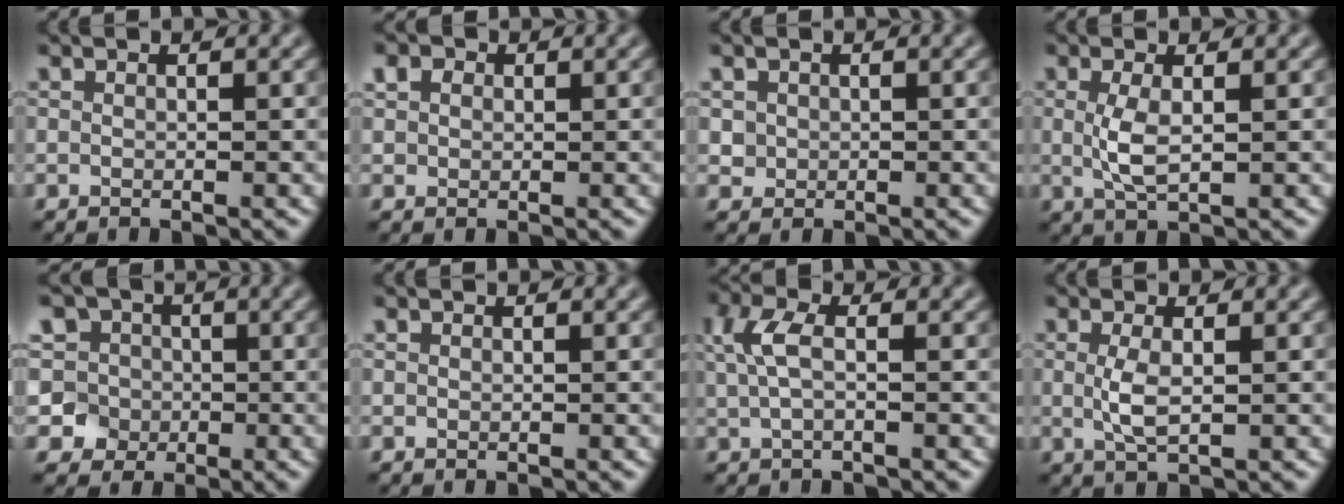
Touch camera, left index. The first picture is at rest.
{"total": 1.6, "force": [0.8, 1.3, 0.6], "torque": [-0.009, 0.002, 0.009]}
{"total": 1.2, "force": [0.1, 1.1, 0.2], "torque": [0.003, -0.006, 0.006]}
{"total": 2.6, "force": [0.2, 0.8, 2.5], "torque": [-0.061, -0.001, 0.002]}
{"total": 7.0, "force": [1.7, 6.4, 2.3], "torque": [-0.021, 0.028, -0.007]}
{"total": 0.0}
{"total": 3.1, "force": [0.6, 1.2, 2.8], "torque": [-0.065, 0.007, 0.008]}
{"total": 2.3, "force": [0.1, 0.7, 2.2], "torque": [-0.053, -0.001, 0.001]}